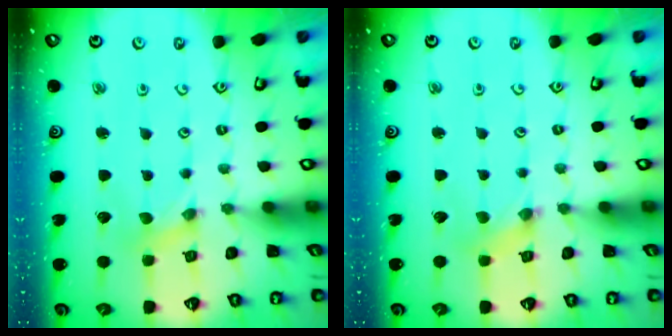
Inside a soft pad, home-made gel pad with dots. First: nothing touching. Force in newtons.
{"total": 0.5, "press": 0.5, "slide": 0.1}